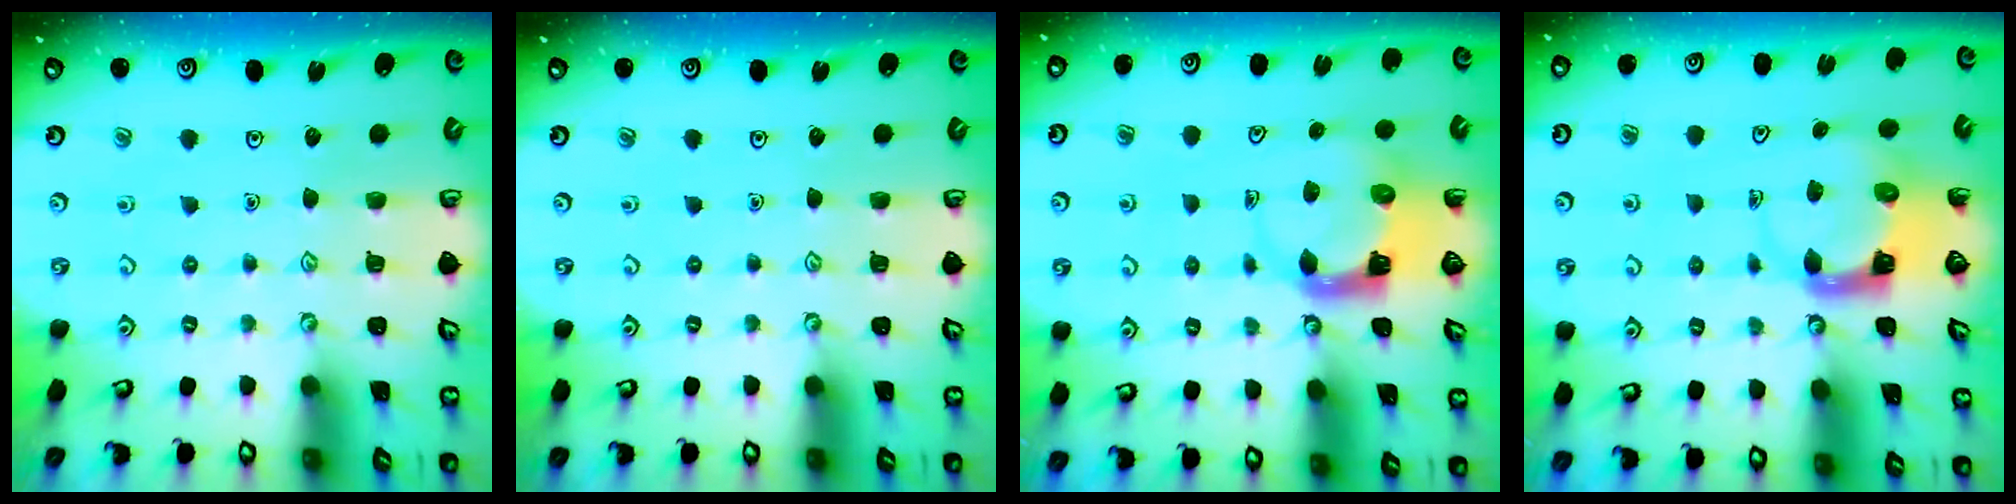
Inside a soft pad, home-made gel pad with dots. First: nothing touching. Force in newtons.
{"total": 0.0}
{"total": 3.9, "press": 3.8, "slide": 0.6}
{"total": 3.9, "press": 3.8, "slide": 0.4}